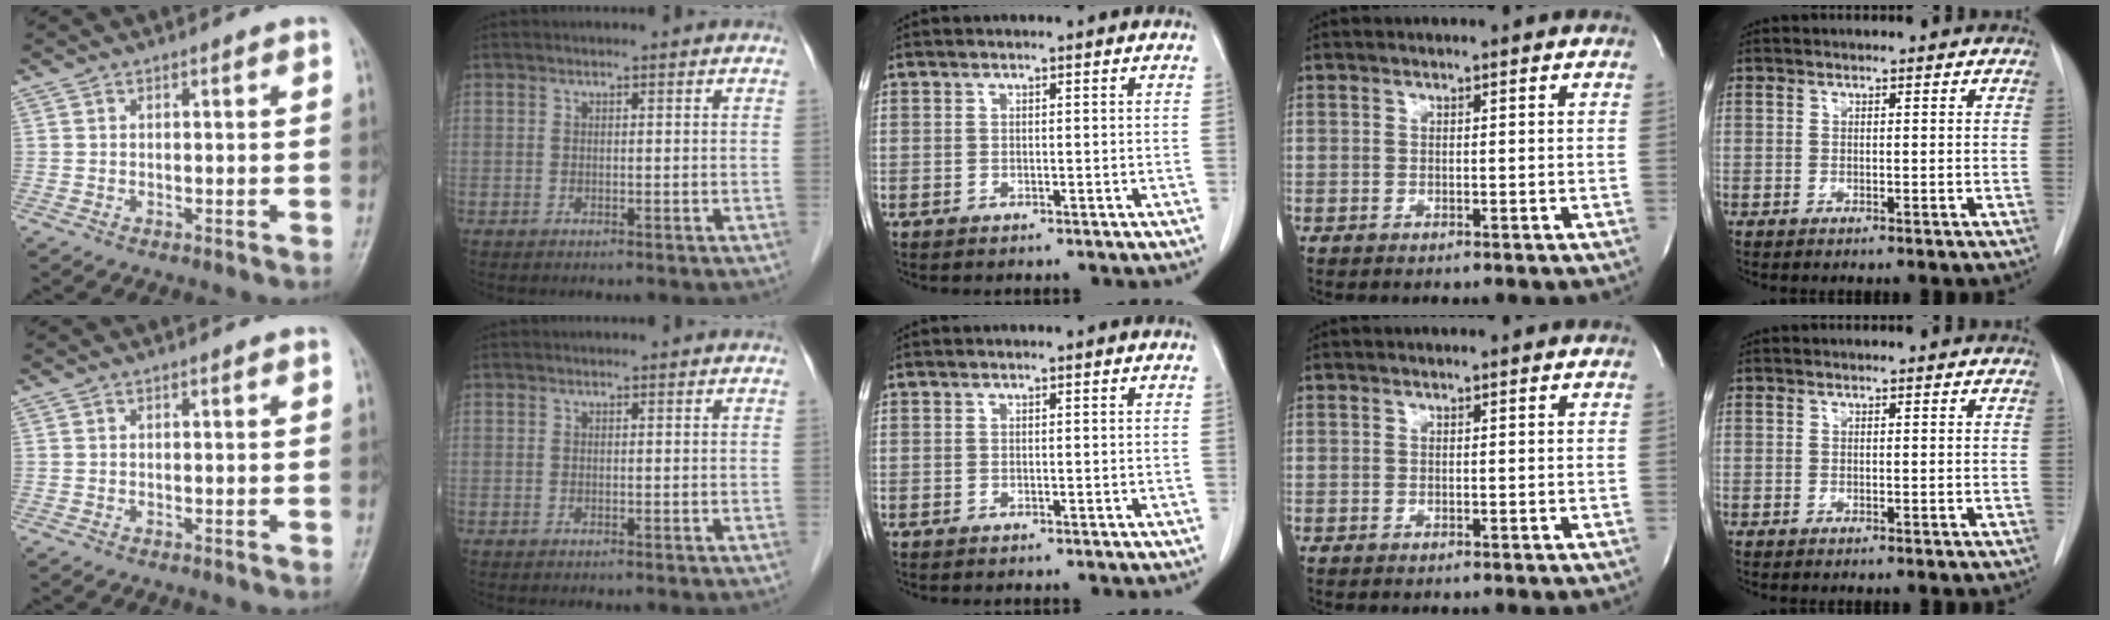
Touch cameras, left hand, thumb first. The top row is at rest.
{}